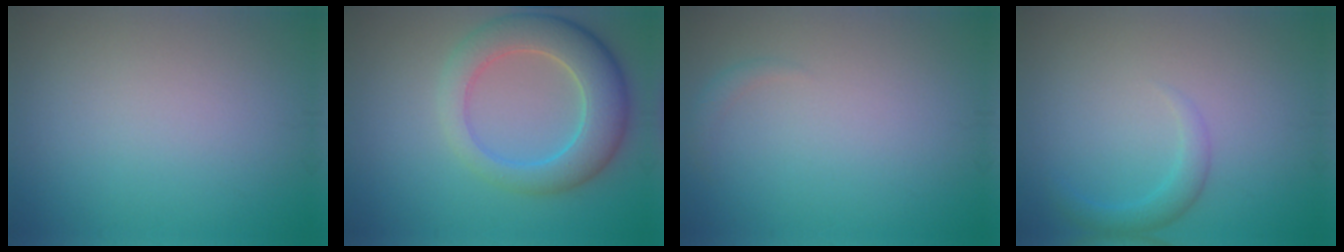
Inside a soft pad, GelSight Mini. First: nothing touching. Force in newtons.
{"total": 6.8, "press": 6.8, "slide": 0.4}
{"total": 0.8, "press": 0.8, "slide": 0.0}
{"total": 1.9, "press": 1.9, "slide": 0.1}